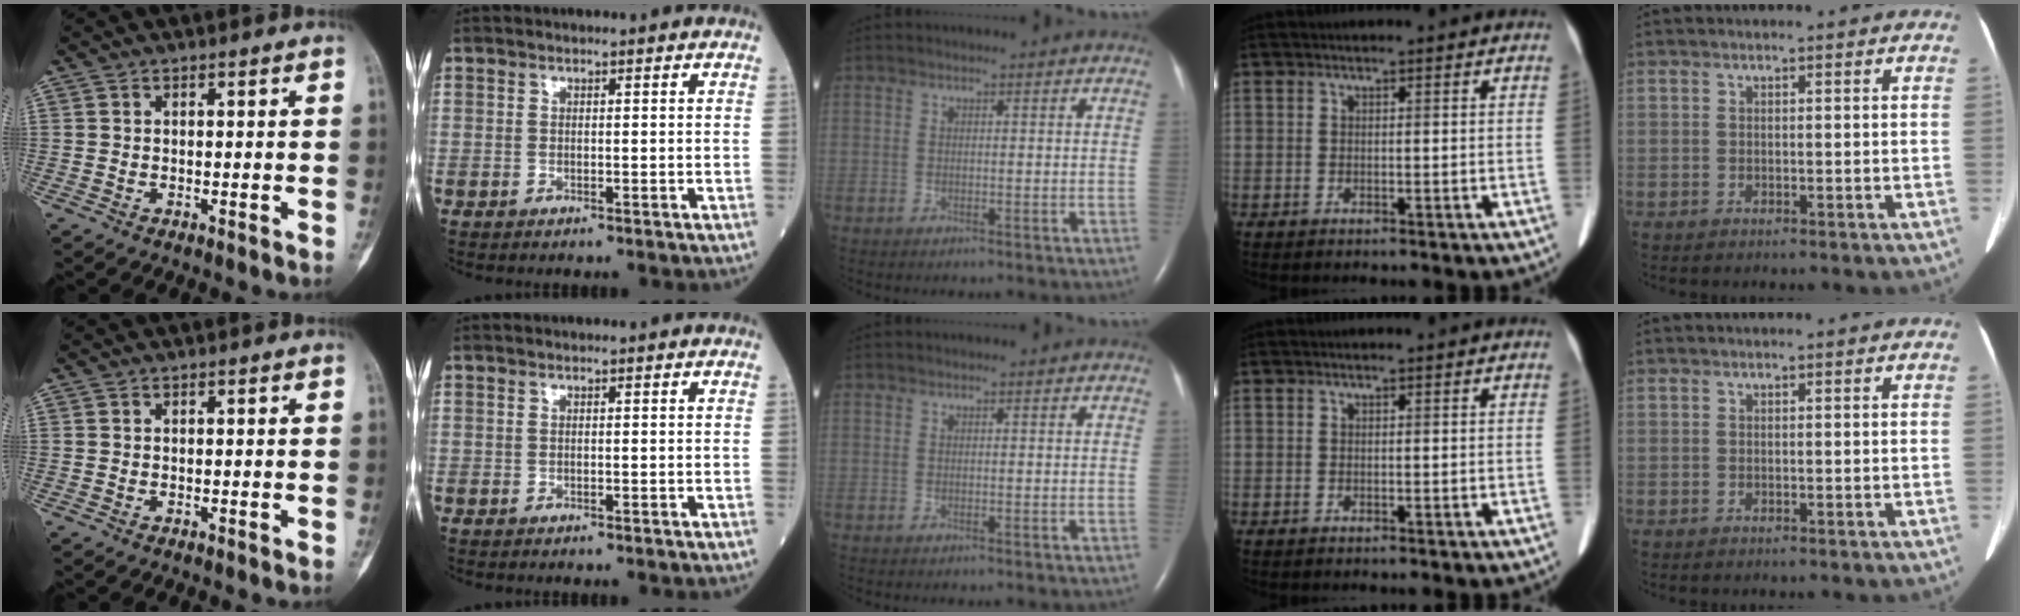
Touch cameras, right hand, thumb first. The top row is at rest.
{}